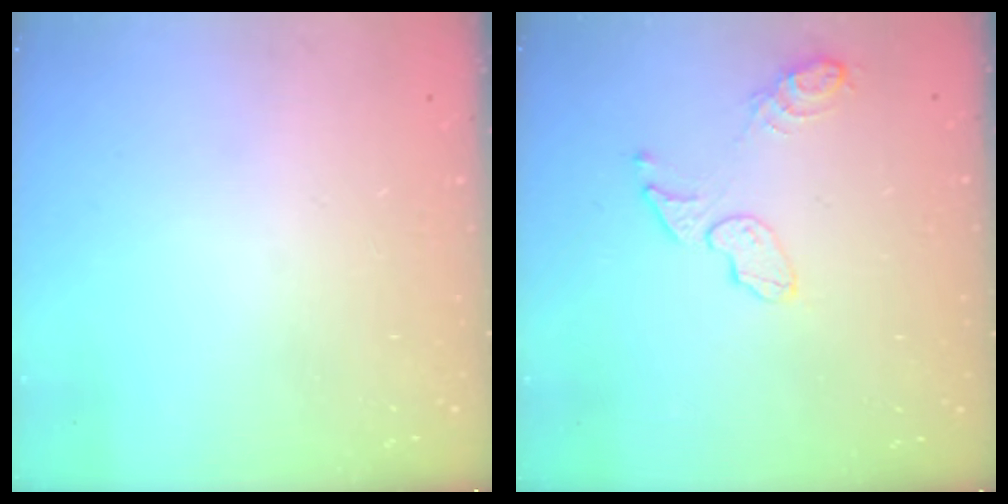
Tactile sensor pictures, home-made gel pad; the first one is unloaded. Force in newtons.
{"total": 6.8, "press": 6.8, "slide": 0.5}